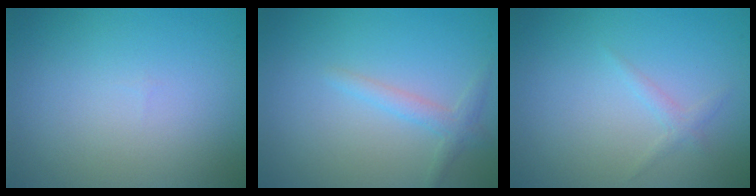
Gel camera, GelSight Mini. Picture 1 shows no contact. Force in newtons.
{"total": 1.7, "press": 1.7, "slide": 0.1}
{"total": 1.0, "press": 1.0, "slide": 0.0}